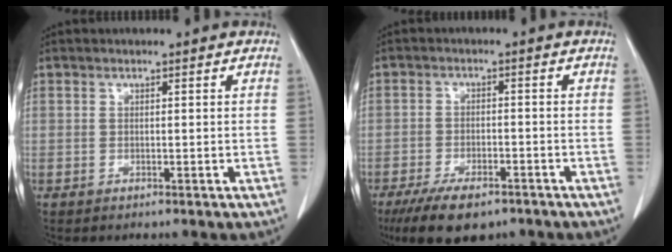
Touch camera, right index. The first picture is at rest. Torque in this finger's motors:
{"motor_torque": [-0.03, -0.22, -0.03, -0.04]}